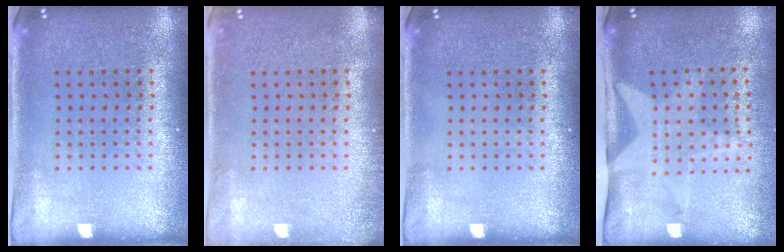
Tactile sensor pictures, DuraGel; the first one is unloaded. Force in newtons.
{"total": 1.1, "press": 1.0, "slide": 0.2}
{"total": 0.0}
{"total": 2.1, "press": 1.5, "slide": 1.4}